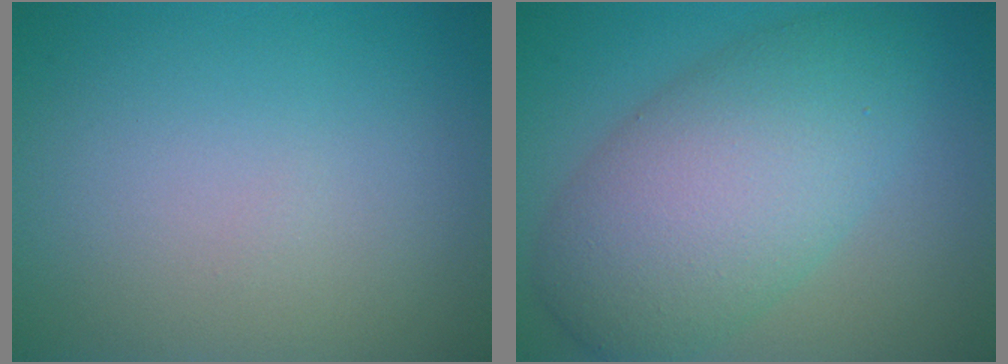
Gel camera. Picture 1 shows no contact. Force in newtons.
{"total": 8.6, "press": 8.6, "slide": 0.1}